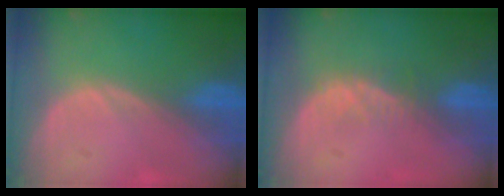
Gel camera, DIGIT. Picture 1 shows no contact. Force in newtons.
{"total": 2.8, "press": 2.3, "slide": 1.7}